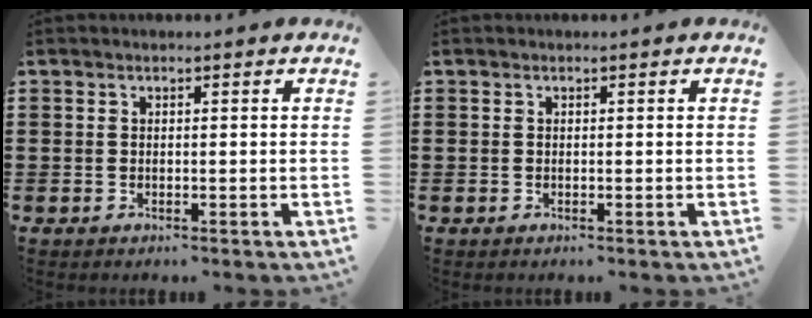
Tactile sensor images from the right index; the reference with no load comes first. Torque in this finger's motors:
{"motor_torque": [-0.11, 0.87, 0.00, 0.00]}